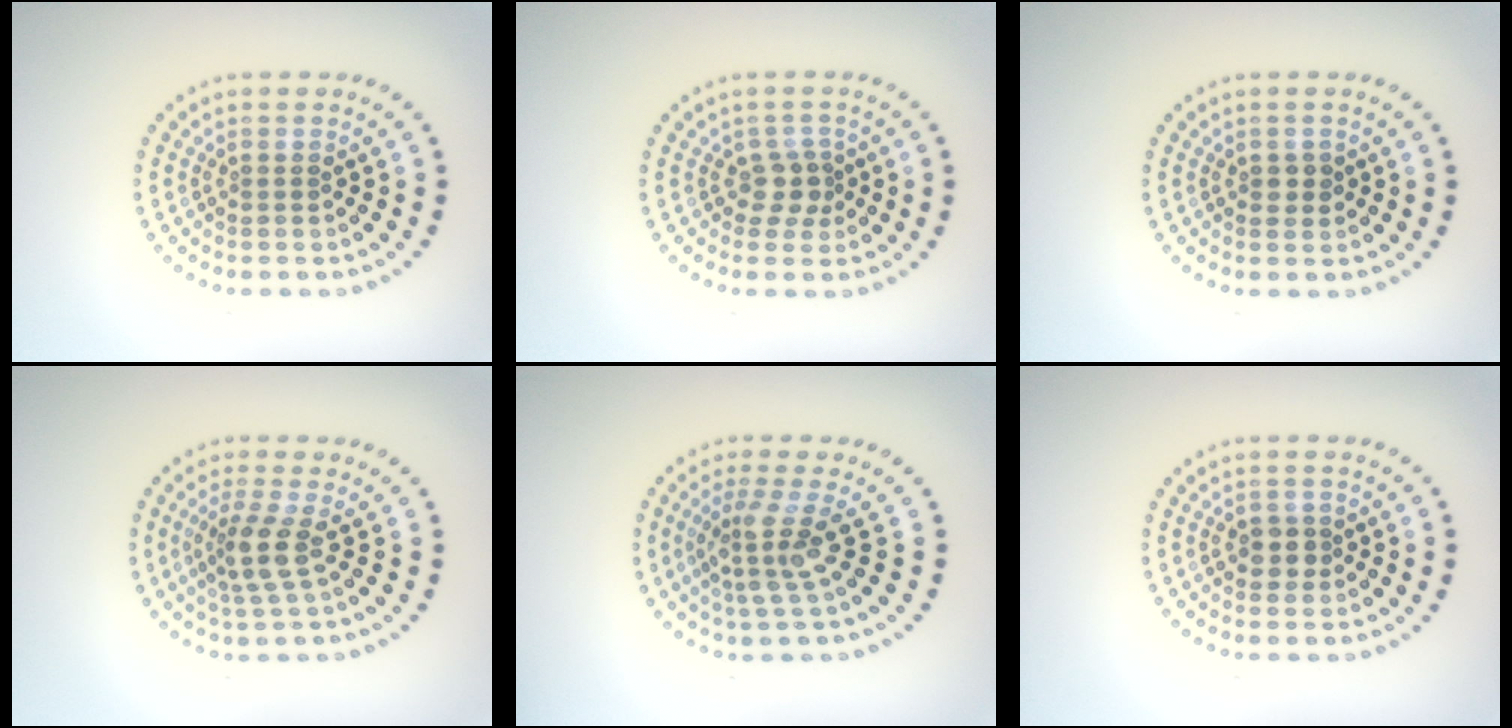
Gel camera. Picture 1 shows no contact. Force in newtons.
{"total": 2.1, "press": 1.7, "slide": 1.2}
{"total": 1.2, "press": 1.2, "slide": 0.2}
{"total": 2.9, "press": 2.2, "slide": 1.9}
{"total": 3.6, "press": 2.6, "slide": 2.4}
{"total": 1.8, "press": 1.7, "slide": 0.6}